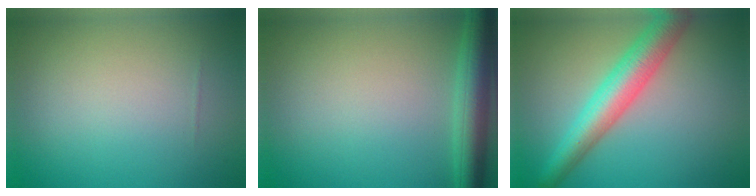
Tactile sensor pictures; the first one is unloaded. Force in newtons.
{"total": 4.5, "press": 4.5, "slide": 0.3}
{"total": 5.8, "press": 5.8, "slide": 0.3}